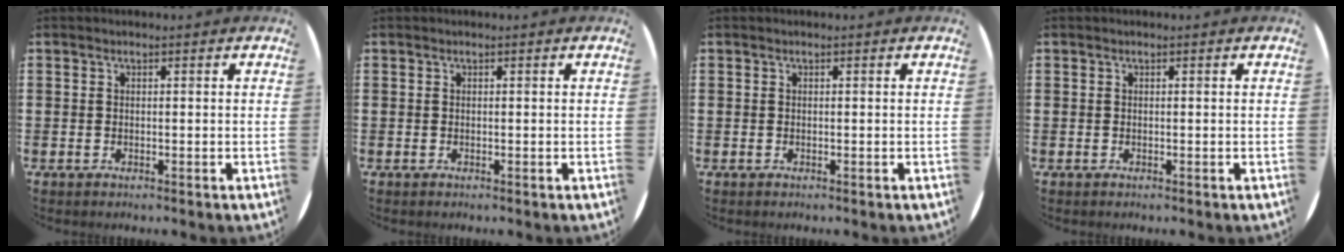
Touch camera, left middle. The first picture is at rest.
{"total": 0.0}
{"total": 0.0}
{"total": 0.0}